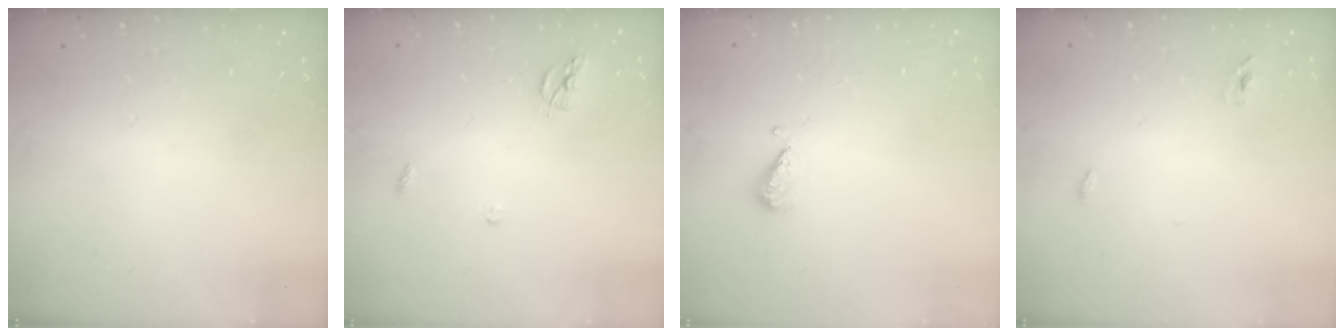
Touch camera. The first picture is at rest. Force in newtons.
{"total": 5.6, "press": 5.6, "slide": 0.4}
{"total": 4.8, "press": 4.7, "slide": 0.9}
{"total": 2.9, "press": 2.7, "slide": 1.0}